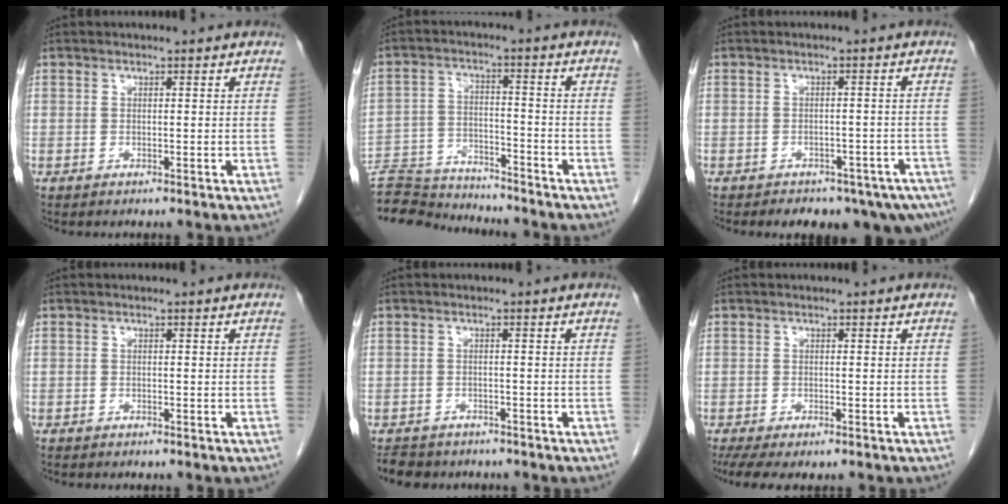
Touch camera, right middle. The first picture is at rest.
{"total": 13.5, "force": [-13.1, 1.4, 3.0], "torque": [-0.048, 0.007, -0.216]}
{"total": 12.7, "force": [-9.5, 6.3, 5.4], "torque": [-0.072, 0.002, -0.107]}
{"total": 1.4, "force": [-1.2, 0.4, 0.5], "torque": [-0.013, -0.003, -0.015]}
{"total": 6.2, "force": [-5.4, 2.7, 1.4], "torque": [-0.028, -0.005, -0.076]}
{"total": 6.7, "force": [-5.1, 2.1, 3.8], "torque": [-0.064, -0.013, -0.078]}